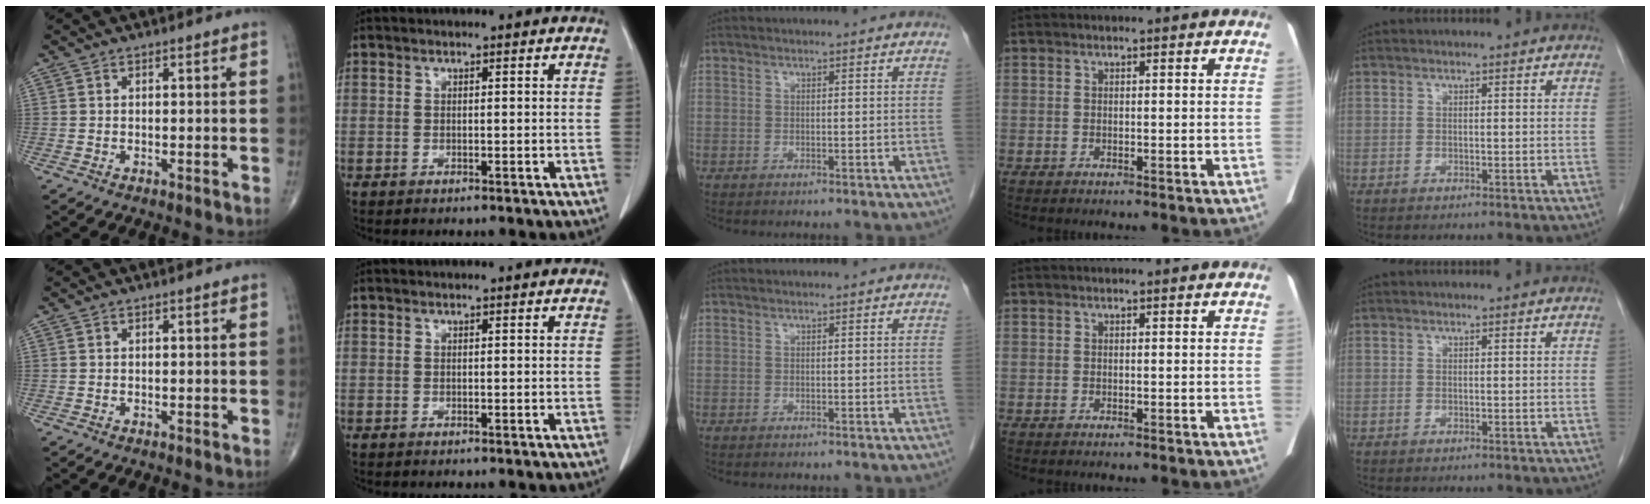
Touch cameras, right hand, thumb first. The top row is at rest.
{}